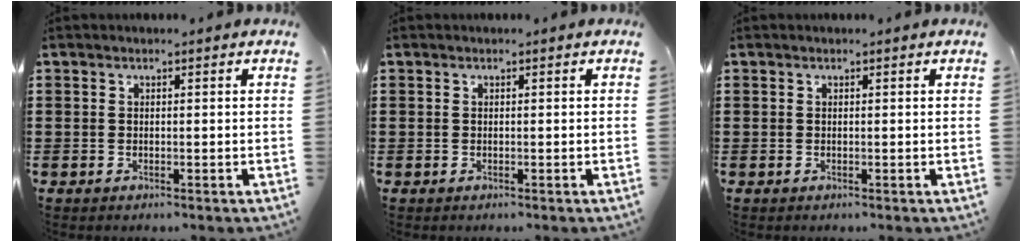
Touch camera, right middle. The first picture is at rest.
{"total": 0.0}
{"total": 0.0}